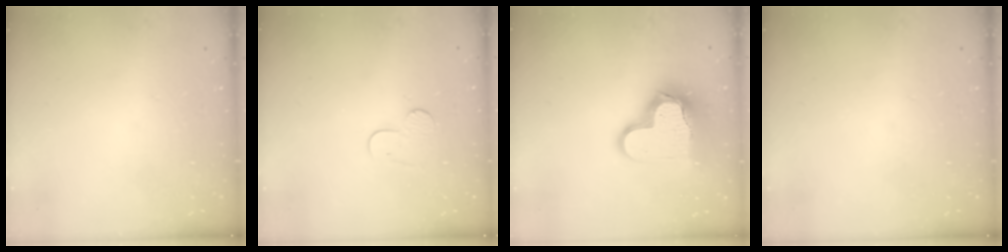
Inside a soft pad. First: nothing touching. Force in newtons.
{"total": 4.9, "press": 4.8, "slide": 0.5}
{"total": 15.5, "press": 15.4, "slide": 1.8}
{"total": 0.0}